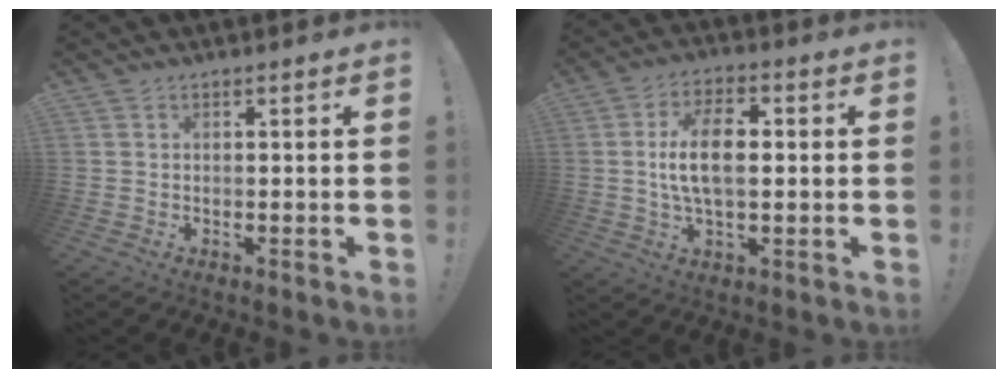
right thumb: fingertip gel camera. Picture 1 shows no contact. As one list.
[{"total": 11.5, "force": [0.6, 5.9, 9.8], "torque": [-0.170, 0.003, 0.007]}]